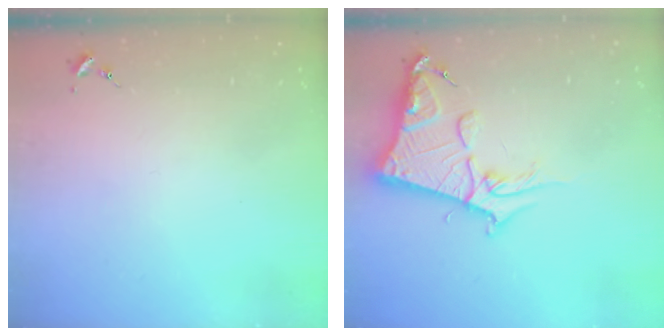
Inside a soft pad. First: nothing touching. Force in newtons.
{"total": 14.8, "press": 14.8, "slide": 1.5}